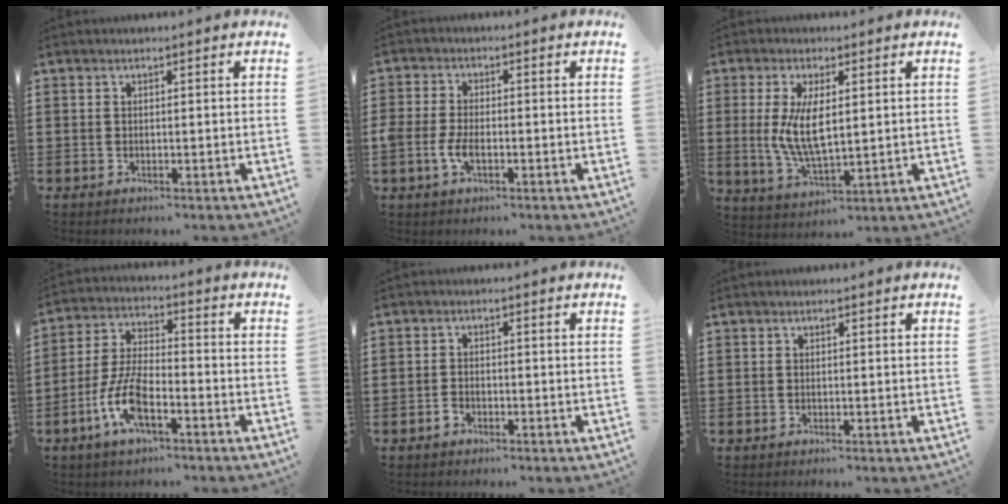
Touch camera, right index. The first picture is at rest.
{"total": 4.0, "force": [-1.2, 2.0, 3.2], "torque": [-0.078, -0.004, -0.027]}
{"total": 7.9, "force": [0.7, 3.4, 7.1], "torque": [-0.147, -0.003, 0.007]}
{"total": 8.5, "force": [-3.9, 3.1, 6.8], "torque": [-0.168, -0.009, -0.080]}
{"total": 1.7, "force": [-1.0, 1.0, 0.8], "torque": [-0.018, -0.001, -0.021]}
{"total": 0.0}